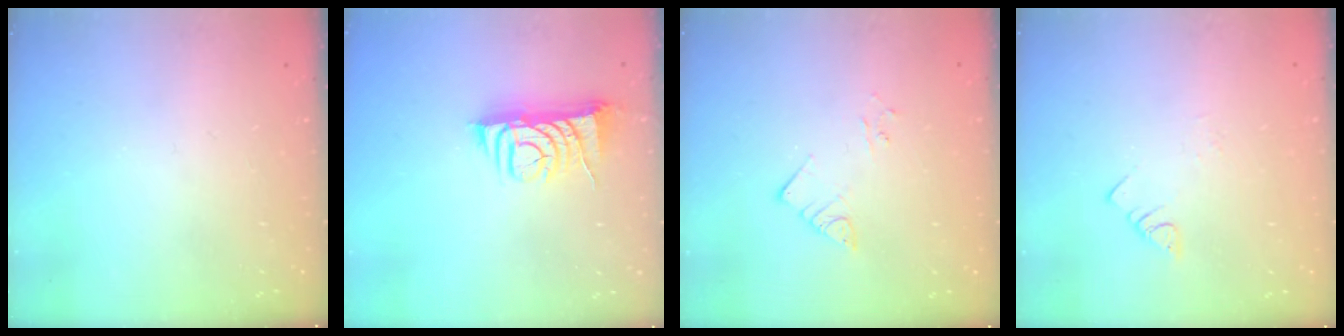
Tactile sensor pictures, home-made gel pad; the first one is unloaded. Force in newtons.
{"total": 7.6, "press": 7.6, "slide": 1.1}
{"total": 3.6, "press": 3.6, "slide": 0.3}
{"total": 2.6, "press": 2.6, "slide": 0.3}